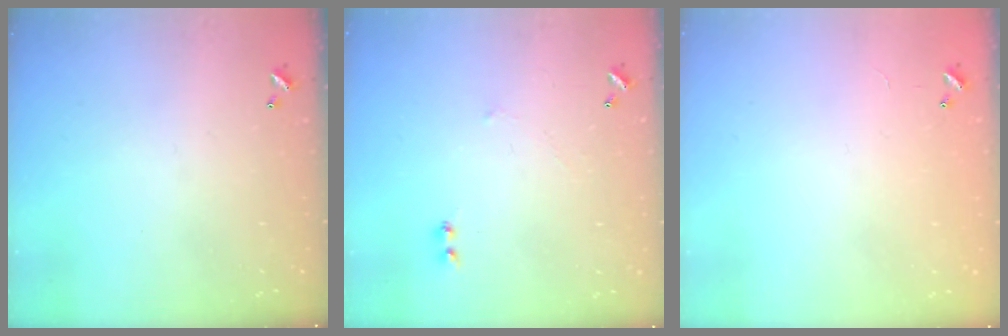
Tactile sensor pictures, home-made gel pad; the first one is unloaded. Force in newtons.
{"total": 2.9, "press": 2.9, "slide": 0.4}
{"total": 10.0, "press": 10.0, "slide": 0.3}